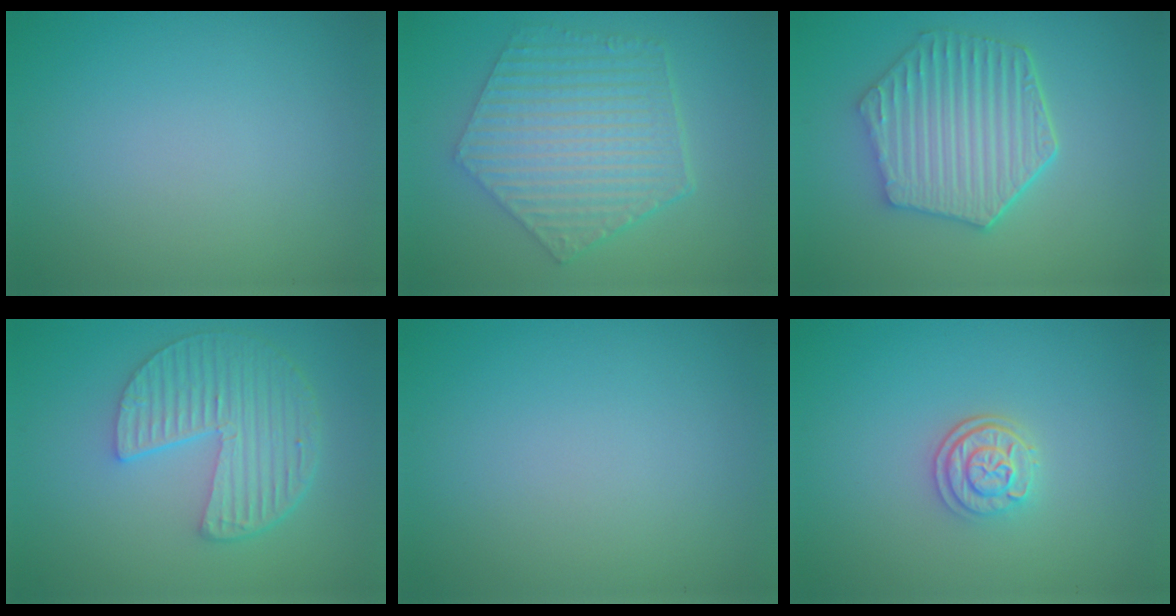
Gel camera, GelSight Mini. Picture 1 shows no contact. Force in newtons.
{"total": 6.9, "press": 4.9, "slide": 4.8}
{"total": 6.4, "press": 5.0, "slide": 4.0}
{"total": 5.9, "press": 4.3, "slide": 4.0}
{"total": 0.0}
{"total": 2.6, "press": 2.2, "slide": 1.3}